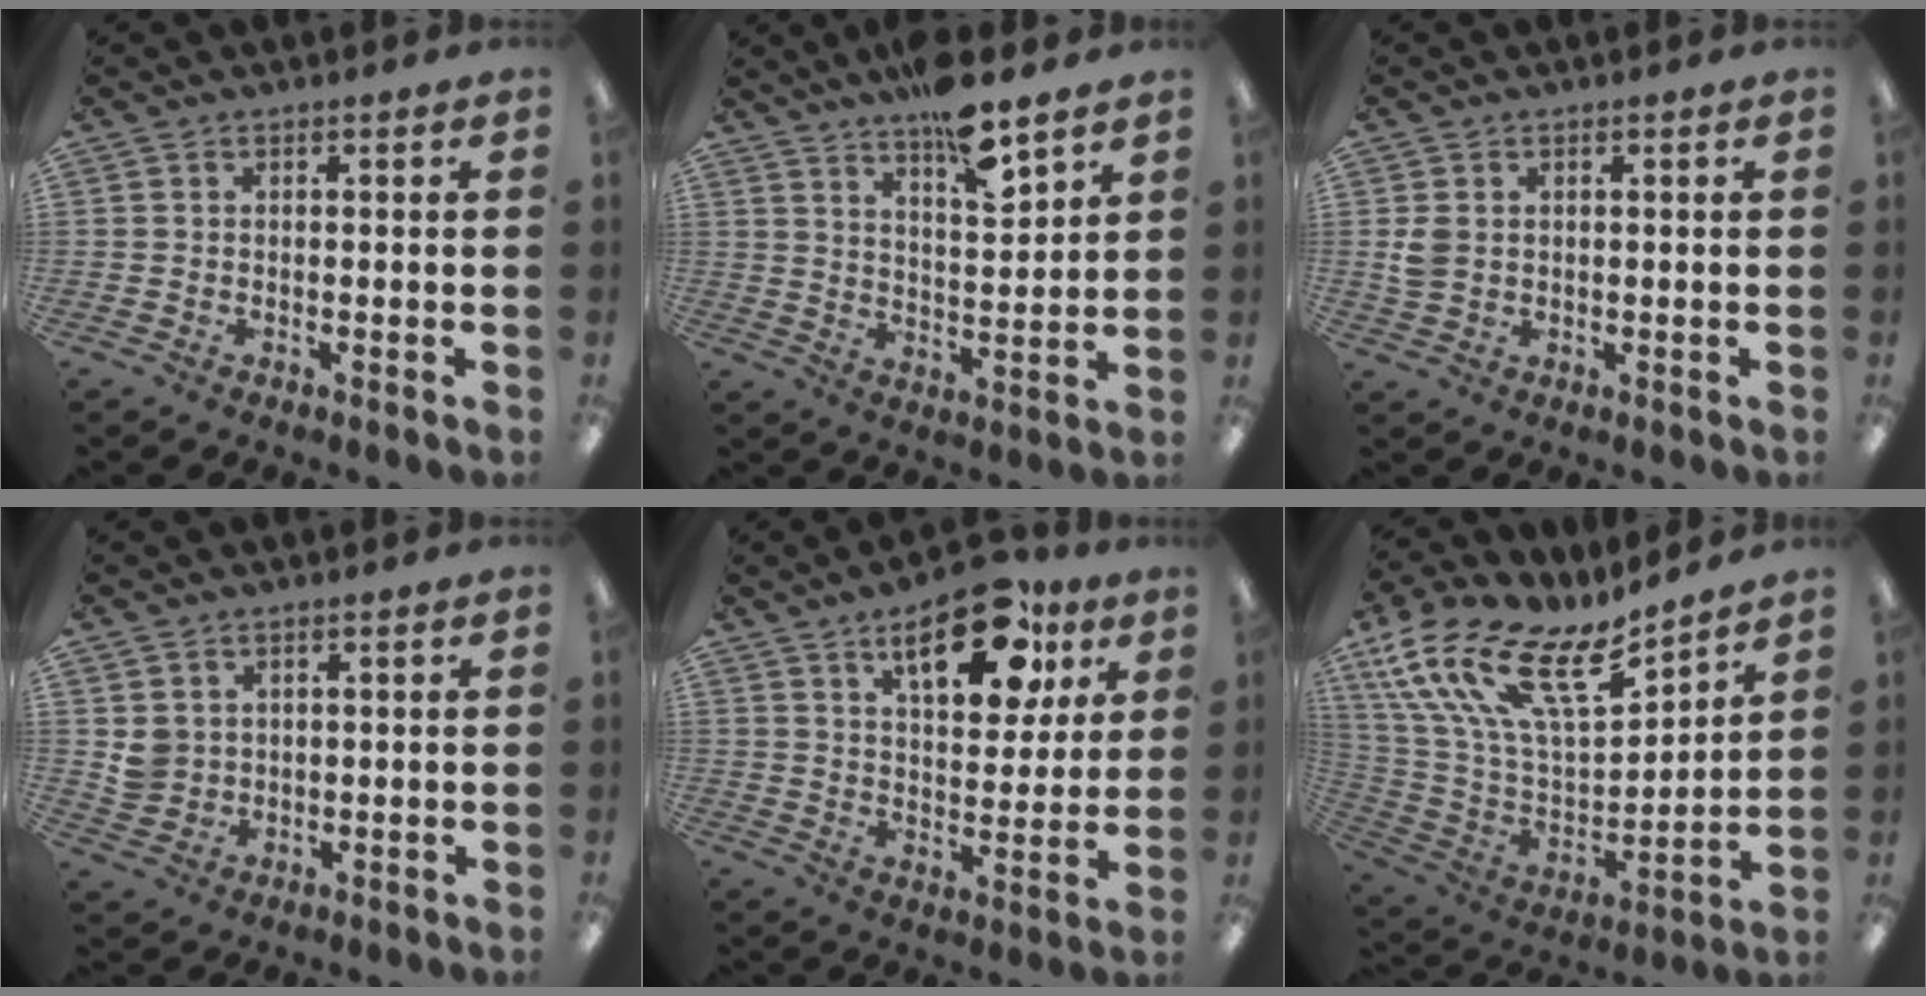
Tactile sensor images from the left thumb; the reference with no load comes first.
{"total": 10.4, "force": [8.5, 2.2, 5.6], "torque": [-0.086, -0.055, 0.146]}
{"total": 3.8, "force": [0.4, 2.9, 2.4], "torque": [-0.040, 0.003, 0.006]}
{"total": 3.9, "force": [1.3, 3.7, 0.7], "torque": [-0.007, 0.001, 0.023]}
{"total": 17.5, "force": [9.6, 8.0, 12.3], "torque": [-0.163, -0.037, 0.153]}
{"total": 21.0, "force": [13.3, 8.9, 13.6], "torque": [-0.280, -0.090, 0.236]}